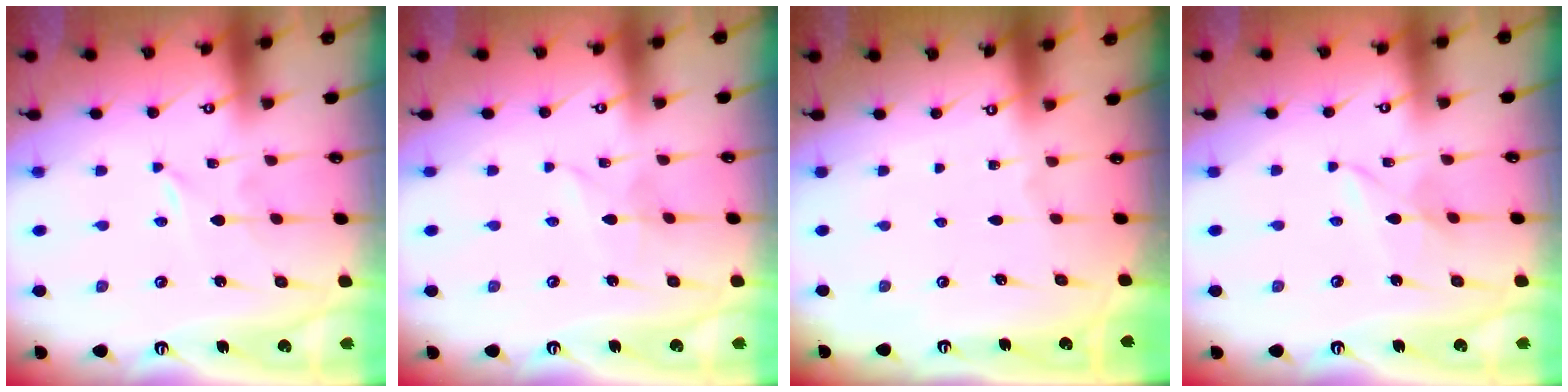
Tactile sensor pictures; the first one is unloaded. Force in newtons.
{"total": 1.7, "press": 1.7, "slide": 0.1}
{"total": 0.0}
{"total": 2.9, "press": 2.9, "slide": 0.3}